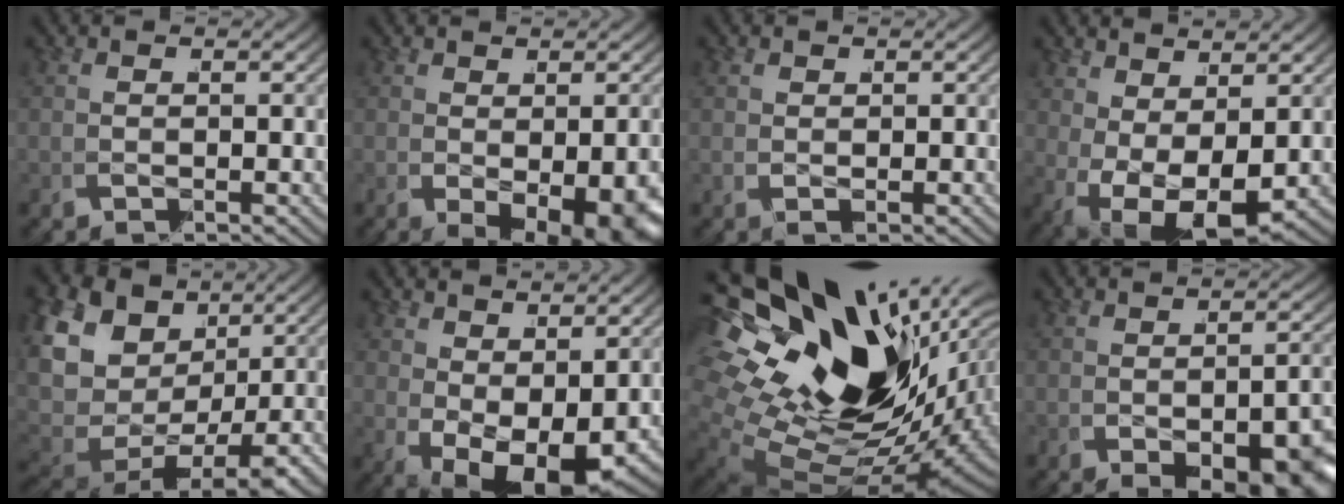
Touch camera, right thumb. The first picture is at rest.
{"total": 7.3, "force": [-2.4, 4.2, 5.5], "torque": [-0.082, -0.026, -0.025]}
{"total": 0.7, "force": [0.5, -0.1, -0.5], "torque": [0.014, 0.000, 0.012]}
{"total": 7.0, "force": [-1.2, 4.7, 5.0], "torque": [-0.105, -0.032, -0.005]}
{"total": 14.7, "force": [0.9, 11.3, 9.3], "torque": [-0.231, -0.034, 0.024]}
{"total": 9.1, "force": [-2.4, 5.5, 6.9], "torque": [-0.118, -0.033, -0.023]}
{"total": 22.6, "force": [1.2, 15.4, 16.6], "torque": [-0.312, -0.029, 0.028]}
{"total": 8.6, "force": [-4.2, 4.1, 6.3], "torque": [-0.096, -0.041, -0.047]}